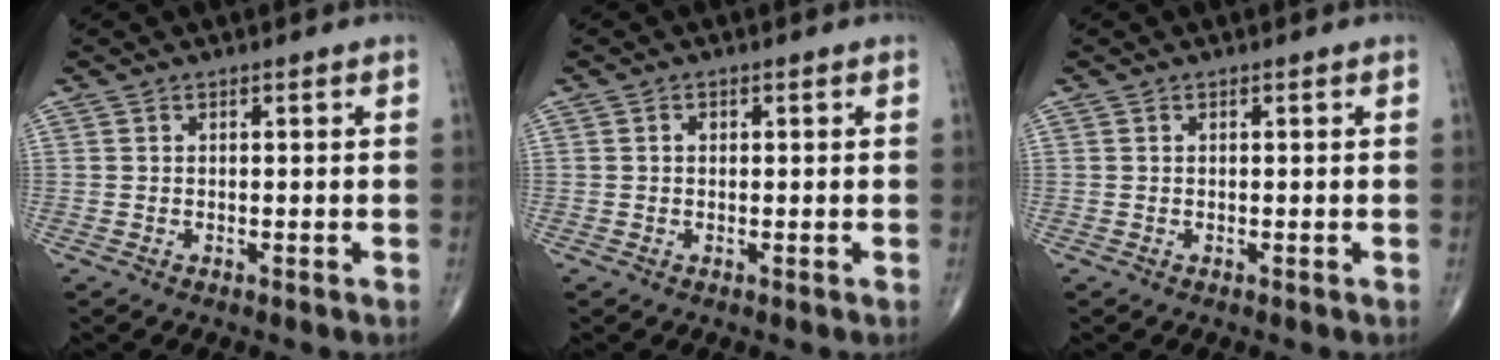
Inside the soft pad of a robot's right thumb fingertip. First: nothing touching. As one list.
[{"total": 0.7, "force": [0.1, 0.6, 0.4], "torque": [-0.004, 0.001, 0.000]}, {"total": 0.0}]